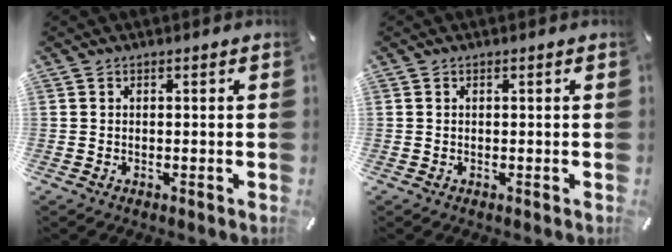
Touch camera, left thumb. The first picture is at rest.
{"total": 0.0}